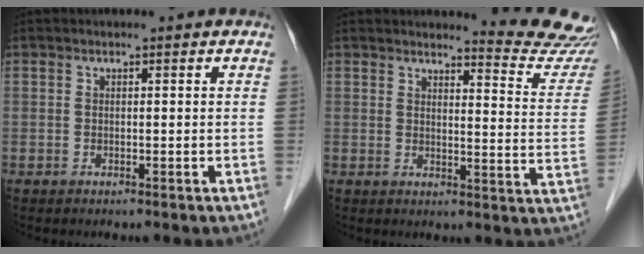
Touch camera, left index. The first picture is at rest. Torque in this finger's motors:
{"motor_torque": [1.07, -1.07, 0.33, 0.04]}